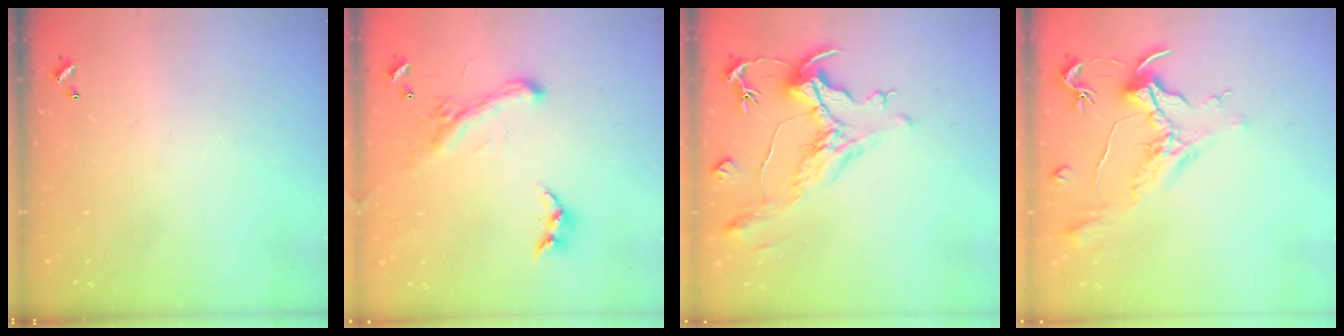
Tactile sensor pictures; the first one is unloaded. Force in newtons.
{"total": 2.5, "press": 2.0, "slide": 1.4}
{"total": 1.6, "press": 0.0, "slide": 1.6}
{"total": 1.5, "press": 1.3, "slide": 0.8}